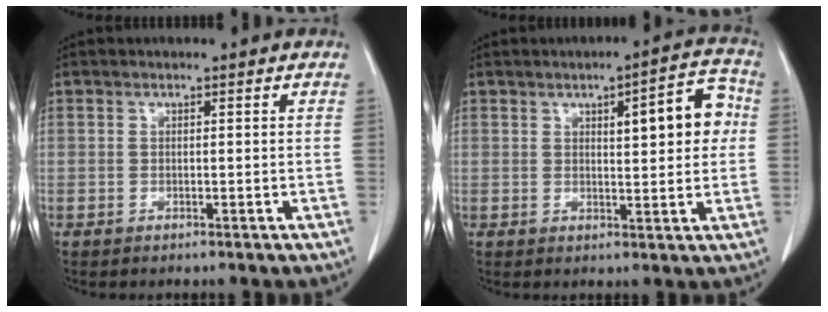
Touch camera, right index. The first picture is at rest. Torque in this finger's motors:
{"motor_torque": [0.33, 0.21, 0.18, 0.03]}